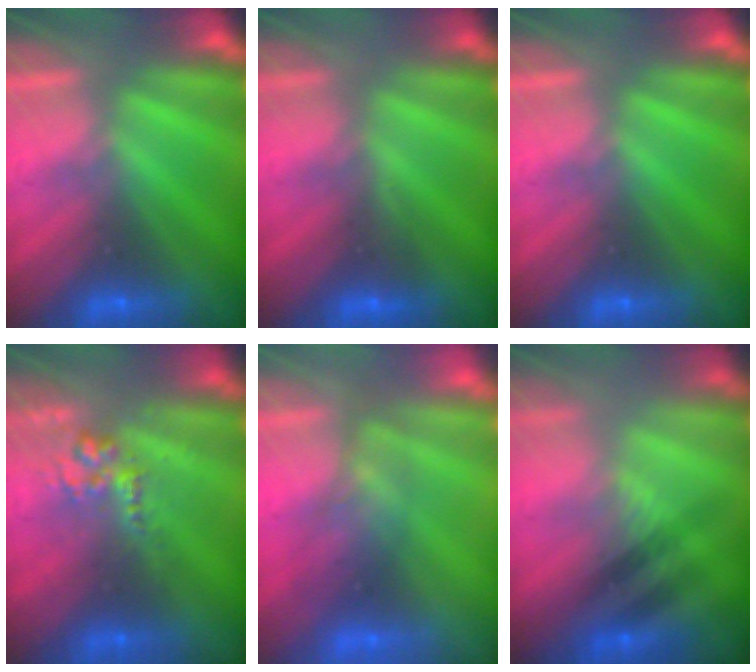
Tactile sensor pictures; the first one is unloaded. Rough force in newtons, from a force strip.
{"total": 2.8}
{"total": 0.0}
{"total": 2.6}
{"total": 2.6}
{"total": 2.3}